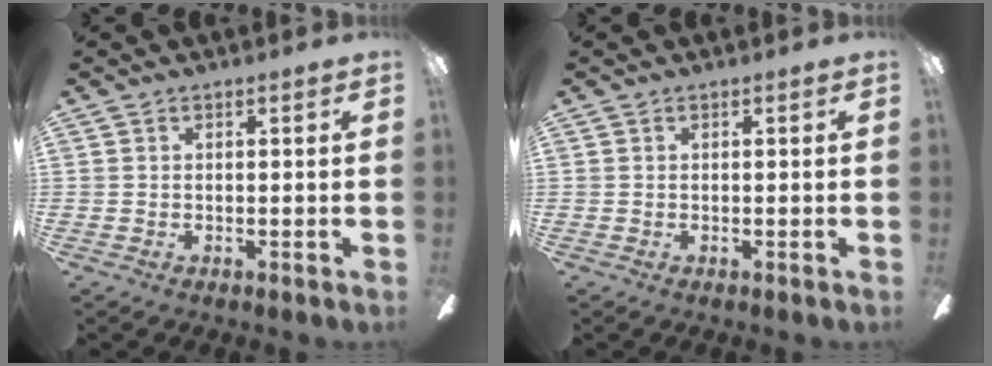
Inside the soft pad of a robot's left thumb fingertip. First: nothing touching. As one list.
[{"total": 0.0}]